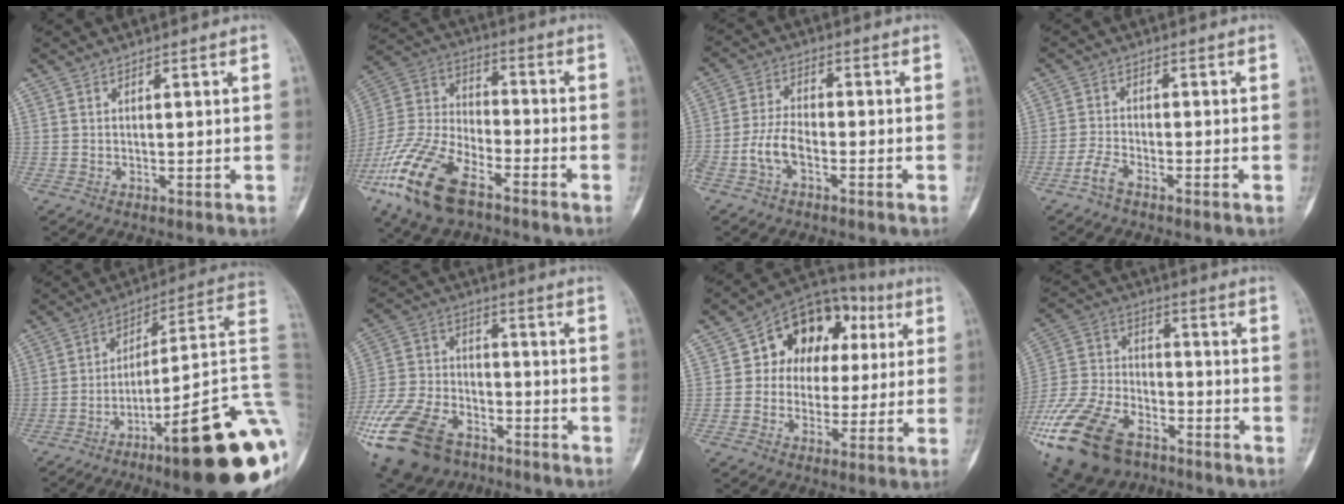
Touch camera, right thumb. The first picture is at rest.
{"total": 19.0, "force": [-11.2, 8.4, 12.8], "torque": [-0.271, 0.038, -0.220]}
{"total": 5.6, "force": [-2.5, 2.8, 4.1], "torque": [-0.085, 0.025, -0.053]}
{"total": 3.1, "force": [-2.4, 0.9, 1.8], "torque": [-0.043, 0.012, -0.053]}
{"total": 27.1, "force": [-11.1, 4.2, 24.4], "torque": [-0.243, 0.072, -0.162]}
{"total": 23.0, "force": [-13.7, 13.7, 12.4], "torque": [-0.301, 0.037, -0.245]}
{"total": 15.0, "force": [3.3, 11.4, 9.1], "torque": [-0.065, 0.024, 0.043]}
{"total": 24.9, "force": [-14.7, 14.2, 14.2], "torque": [-0.351, 0.034, -0.266]}